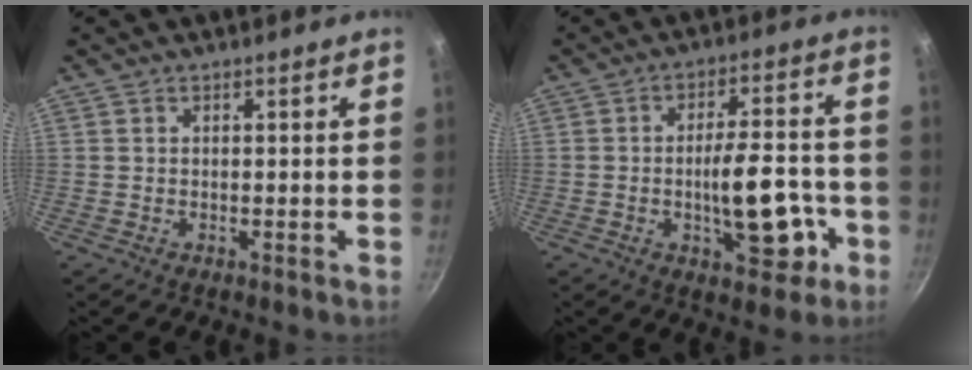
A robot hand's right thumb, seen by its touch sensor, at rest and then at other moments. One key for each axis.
{"total": 12.8, "fx": -3.7, "fy": 5.5, "fz": 11.0, "tx": -0.131, "ty": 0.028, "tz": -0.046}